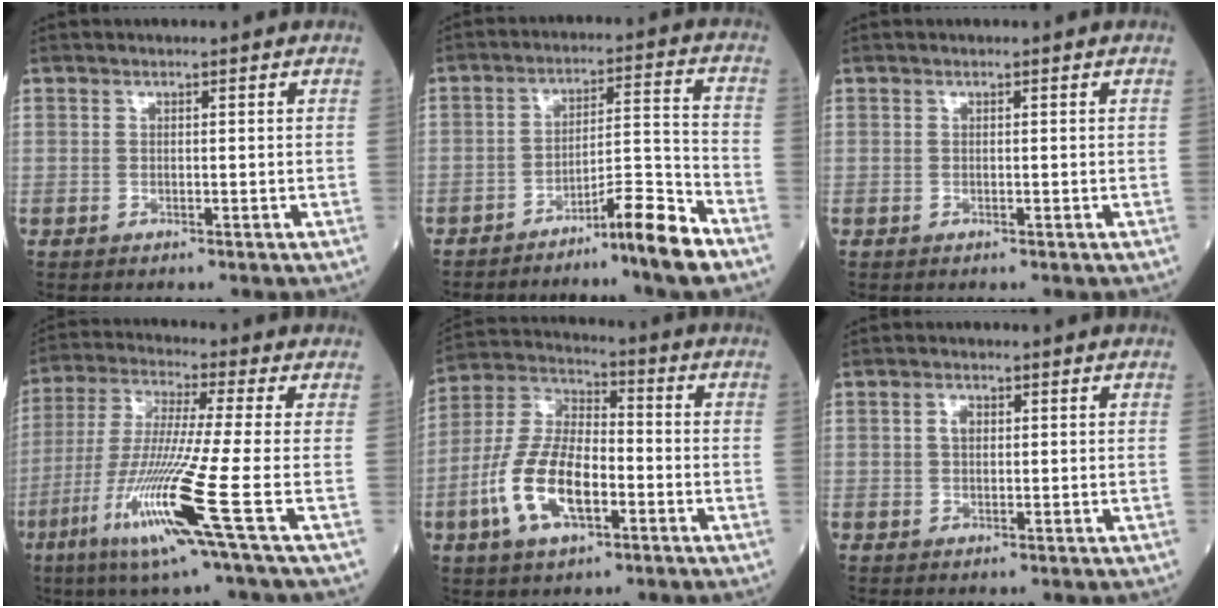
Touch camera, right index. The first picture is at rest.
{"total": 8.4, "force": [-6.3, -0.6, 5.4], "torque": [-0.076, 0.010, -0.107]}
{"total": 0.0}
{"total": 14.4, "force": [-5.8, -1.8, 13.1], "torque": [-0.272, -0.033, -0.116]}
{"total": 13.3, "force": [-4.2, 5.7, 11.2], "torque": [-0.244, 0.010, -0.082]}
{"total": 1.8, "force": [0.5, 1.1, 1.3], "torque": [-0.024, 0.004, 0.007]}